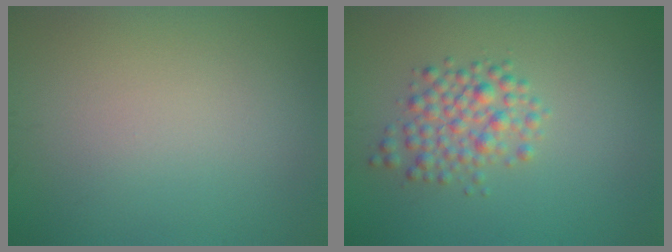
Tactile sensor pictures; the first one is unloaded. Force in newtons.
{"total": 3.0, "press": 3.0, "slide": 0.1}